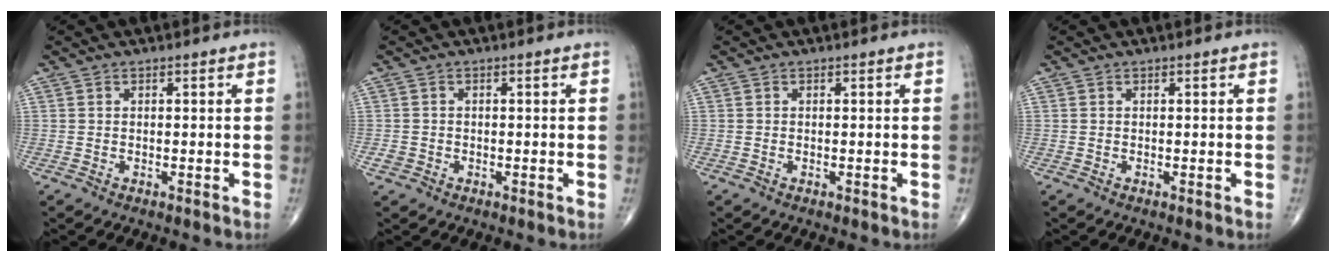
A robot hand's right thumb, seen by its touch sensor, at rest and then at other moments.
{"total": 1.5, "force": [-0.6, 1.3, 0.4], "torque": [-0.006, 0.003, -0.011]}
{"total": 0.0}
{"total": 0.0}